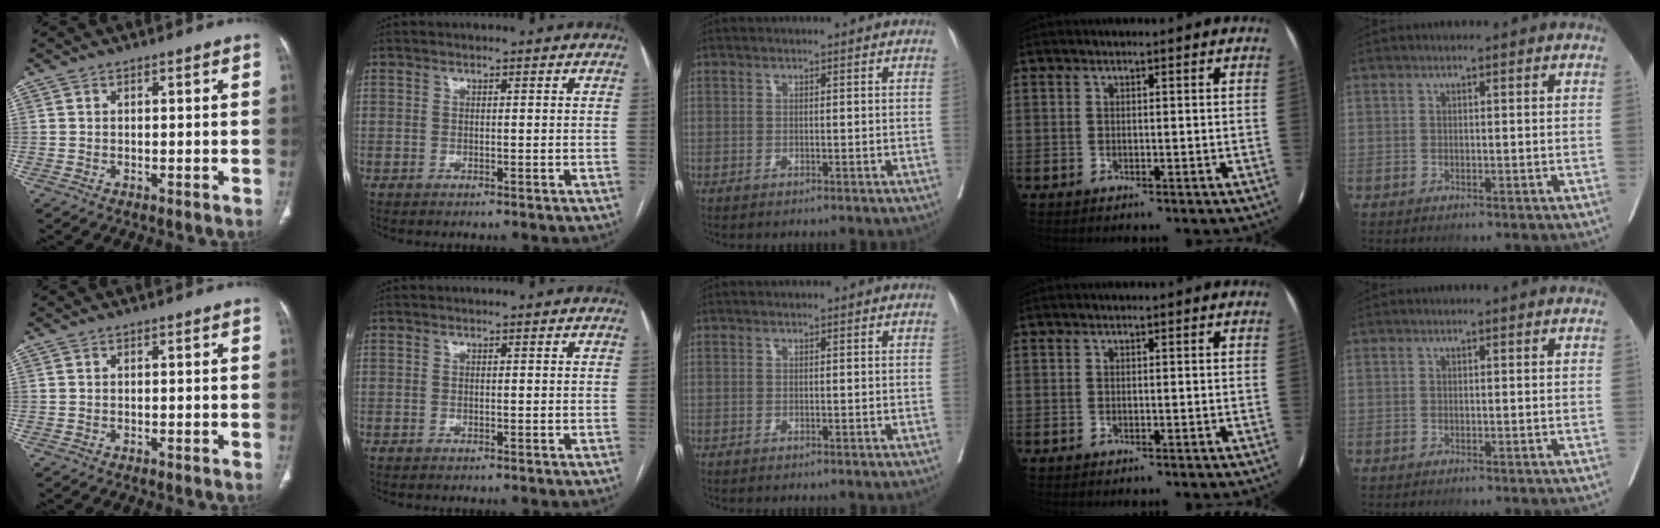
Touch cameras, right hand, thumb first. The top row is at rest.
{}